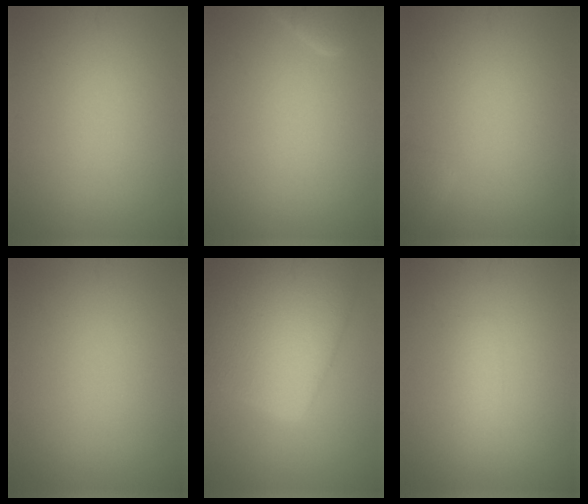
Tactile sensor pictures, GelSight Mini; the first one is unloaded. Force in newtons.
{"total": 1.6, "press": 1.6, "slide": 0.2}
{"total": 1.0, "press": 1.0, "slide": 0.1}
{"total": 0.0}
{"total": 11.2, "press": 11.2, "slide": 0.4}
{"total": 1.1, "press": 1.1, "slide": 0.1}